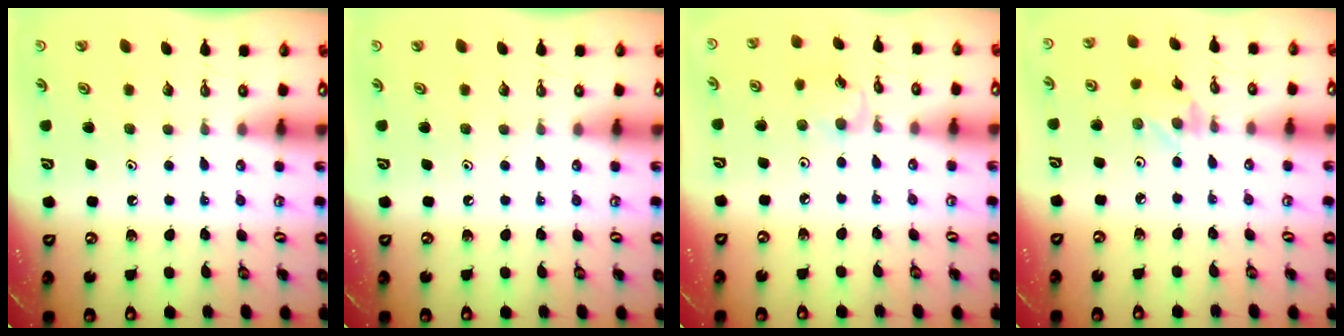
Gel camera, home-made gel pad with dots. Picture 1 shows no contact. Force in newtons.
{"total": 0.0}
{"total": 2.9, "press": 2.9, "slide": 0.4}
{"total": 0.8, "press": 0.8, "slide": 0.1}